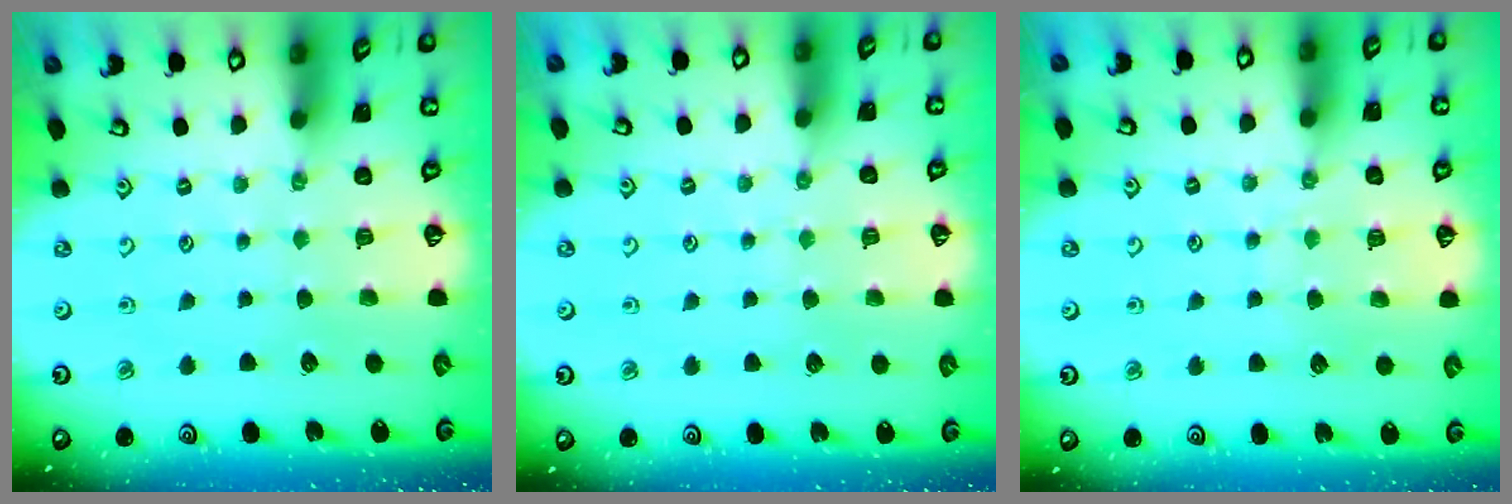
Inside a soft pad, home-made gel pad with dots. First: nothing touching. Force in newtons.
{"total": 4.3, "press": 4.3, "slide": 0.6}
{"total": 5.3, "press": 5.3, "slide": 0.7}